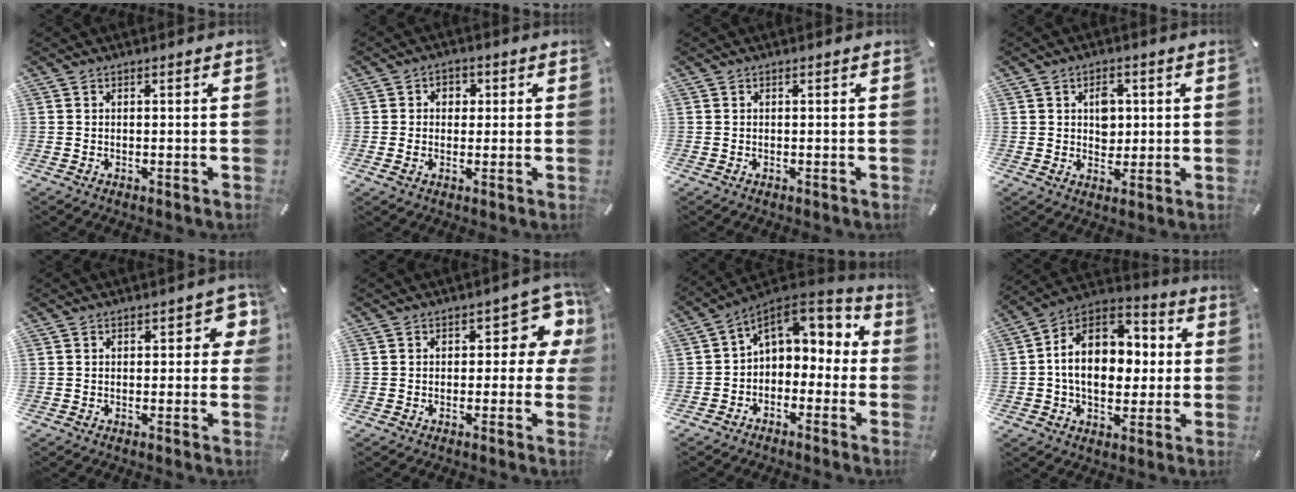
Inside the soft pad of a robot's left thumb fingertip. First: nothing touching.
{"total": 3.9, "force": [-0.2, 3.4, 1.9], "torque": [-0.024, 0.006, -0.009]}
{"total": 0.0}
{"total": 5.4, "force": [1.0, 4.4, 2.9], "torque": [-0.024, -0.006, 0.010]}
{"total": 4.8, "force": [1.0, 2.6, 3.9], "torque": [-0.046, 0.002, 0.010]}
{"total": 9.9, "force": [3.0, 5.2, 7.8], "torque": [-0.091, -0.015, 0.051]}
{"total": 8.7, "force": [2.4, 6.9, 4.7], "torque": [-0.073, -0.007, 0.047]}
{"total": 15.5, "force": [-0.1, 11.9, 10.0], "torque": [-0.179, 0.009, -0.001]}